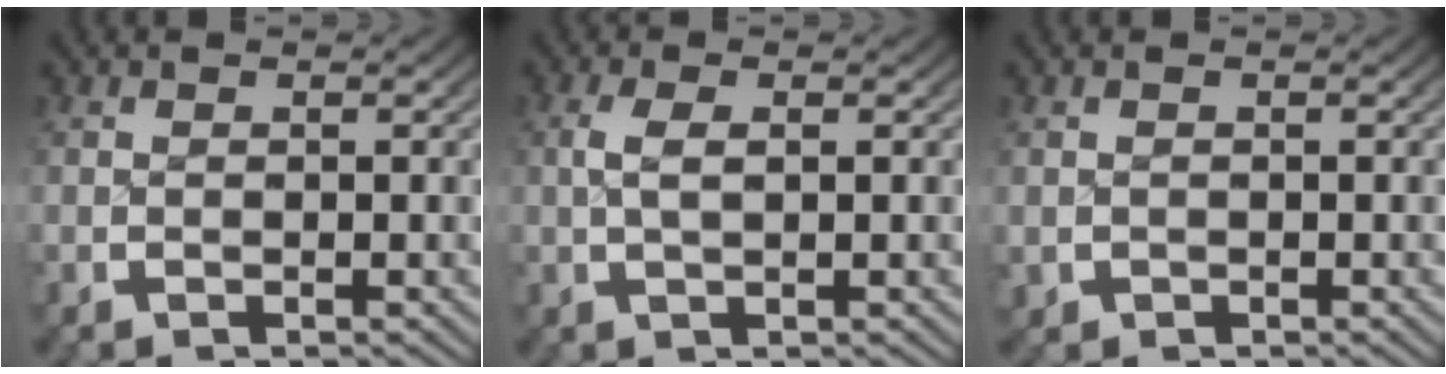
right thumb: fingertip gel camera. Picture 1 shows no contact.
{"total": 1.9, "force": [0.4, 0.8, 1.7], "torque": [-0.040, 0.004, 0.009]}
{"total": 1.0, "force": [-0.2, 1.0, 0.2], "torque": [-0.005, -0.007, 0.002]}